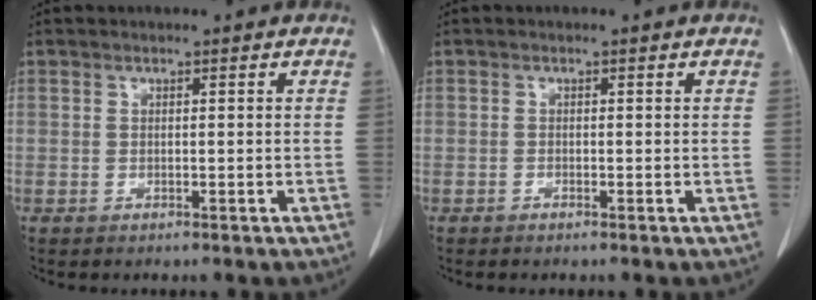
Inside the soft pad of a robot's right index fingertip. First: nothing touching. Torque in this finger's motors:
{"motor_torque": [0.00, 0.01, 0.03, 0.02]}